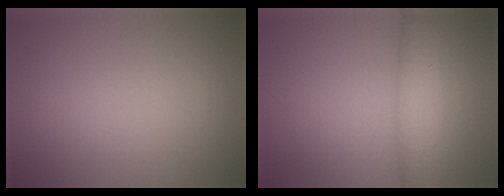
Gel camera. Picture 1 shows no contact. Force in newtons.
{"total": 4.4, "press": 4.4, "slide": 0.3}